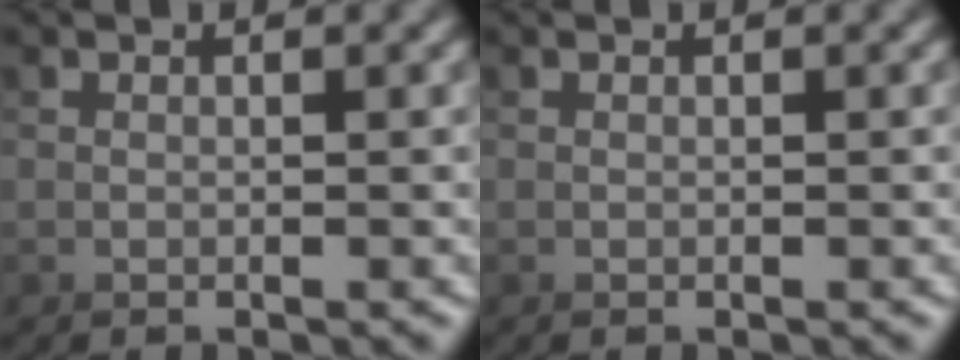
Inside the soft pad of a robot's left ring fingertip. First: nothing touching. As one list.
[{"total": 0.0}]